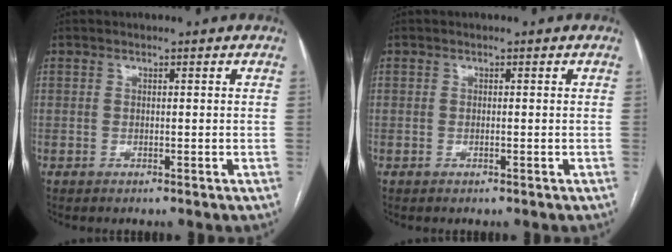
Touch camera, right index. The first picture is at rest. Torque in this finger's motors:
{"motor_torque": [-0.14, 0.14, -0.01, -0.01]}